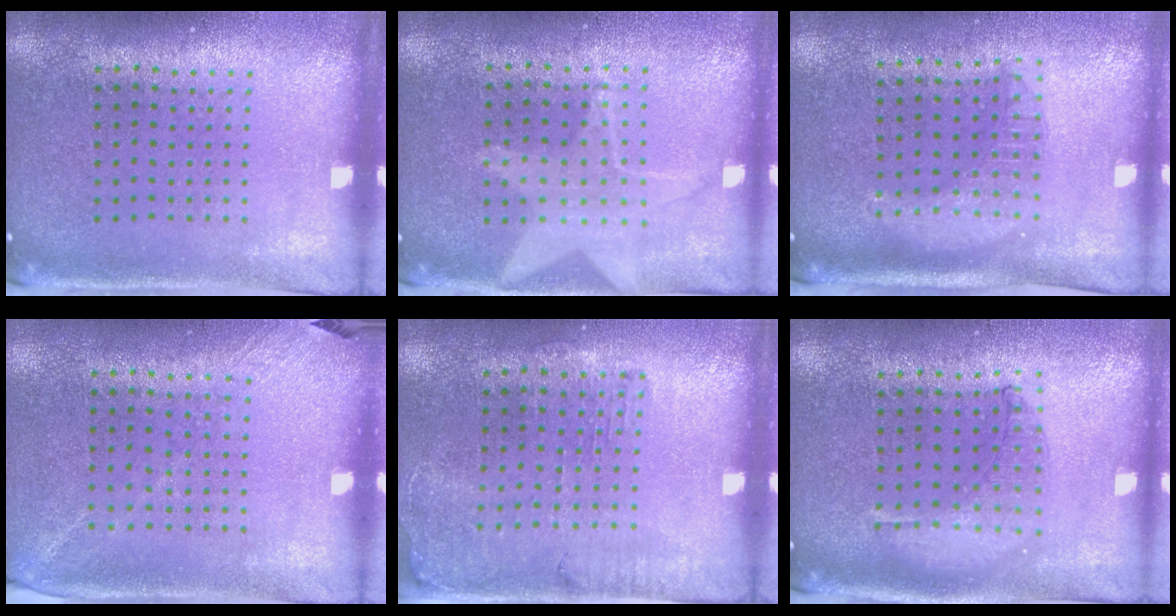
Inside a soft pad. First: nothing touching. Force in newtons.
{"total": 1.4, "press": 1.4, "slide": 0.4}
{"total": 1.7, "press": 1.5, "slide": 0.9}
{"total": 1.2, "press": 0.9, "slide": 0.8}
{"total": 1.3, "press": 1.3, "slide": 0.3}
{"total": 1.0, "press": 0.9, "slide": 0.3}